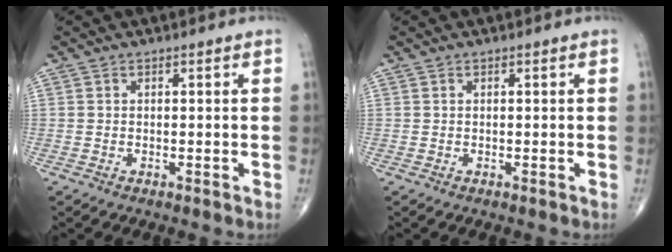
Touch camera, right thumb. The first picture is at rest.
{"total": 0.0}